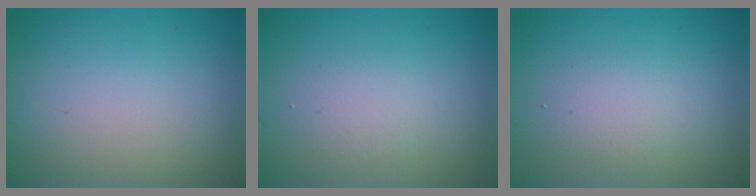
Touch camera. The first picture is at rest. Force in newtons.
{"total": 1.7, "press": 1.7, "slide": 0.2}
{"total": 2.2, "press": 2.2, "slide": 0.2}